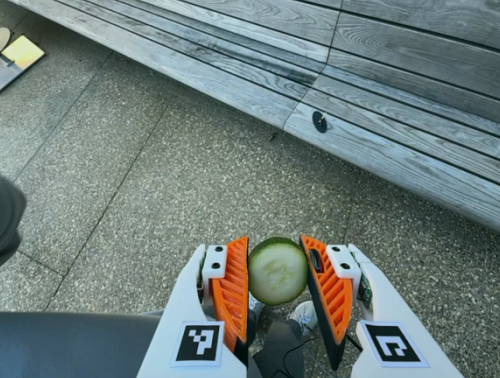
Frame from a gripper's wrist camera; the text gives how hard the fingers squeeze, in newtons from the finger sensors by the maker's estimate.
{"total": 13.0, "left": 13.2, "right": 12.8}